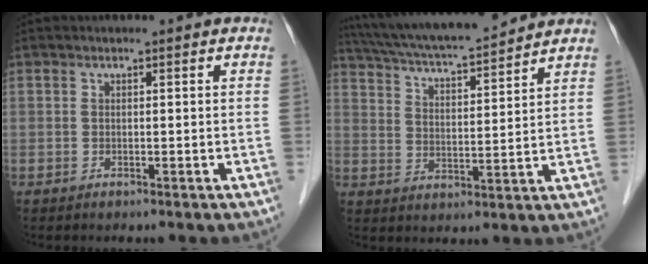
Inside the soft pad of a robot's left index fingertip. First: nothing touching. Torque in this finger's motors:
{"motor_torque": [0.43, -0.33, 0.29, 0.09]}